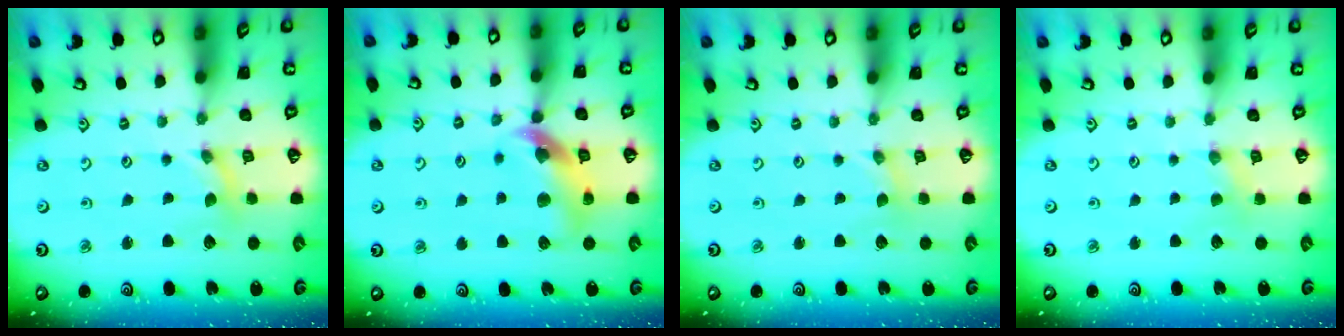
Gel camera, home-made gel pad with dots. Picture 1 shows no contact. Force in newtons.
{"total": 12.0, "press": 11.9, "slide": 1.7}
{"total": 0.0}
{"total": 1.6, "press": 1.6, "slide": 0.3}